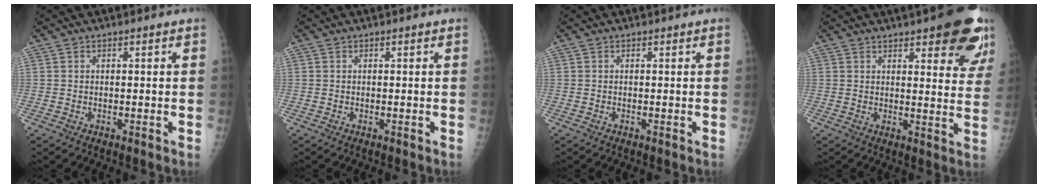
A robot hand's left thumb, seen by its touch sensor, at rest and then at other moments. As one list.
[{"total": 0.0}, {"total": 0.0}, {"total": 15.3, "force": [9.4, 4.8, 11.1], "torque": [-0.103, -0.042, 0.104]}]